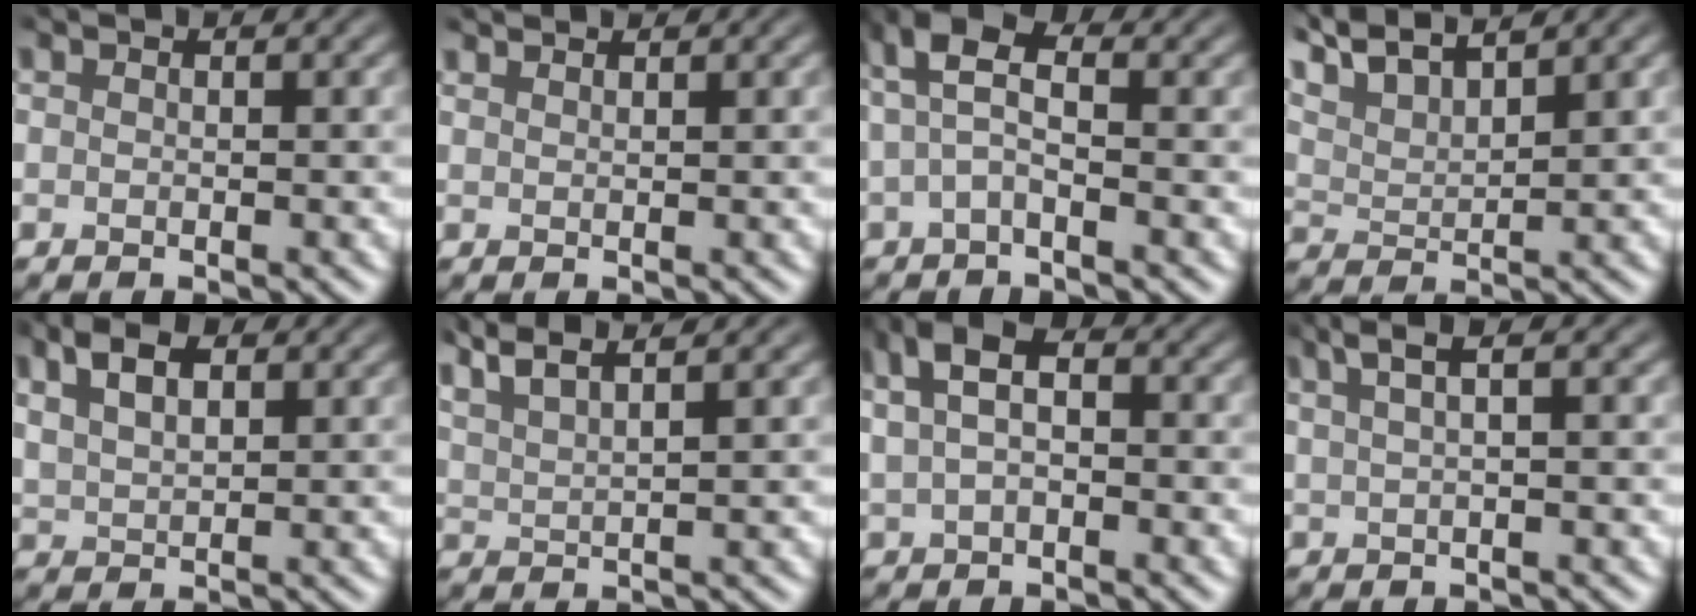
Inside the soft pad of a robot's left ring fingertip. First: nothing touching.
{"total": 1.6, "force": [1.6, 0.1, 0.3], "torque": [-0.006, 0.001, 0.021]}
{"total": 3.4, "force": [0.5, 1.3, 3.1], "torque": [-0.065, 0.016, -0.001]}
{"total": 6.1, "force": [5.3, 1.4, 2.8], "torque": [-0.057, 0.019, 0.077]}
{"total": 4.1, "force": [2.1, 2.2, 2.8], "torque": [-0.062, 0.007, 0.040]}
{"total": 5.1, "force": [3.9, 1.2, 3.0], "torque": [-0.043, 0.029, 0.041]}
{"total": 4.3, "force": [1.0, 2.6, 3.3], "torque": [-0.064, 0.013, 0.010]}
{"total": 3.5, "force": [1.9, 1.1, 2.8], "torque": [-0.035, 0.010, 0.017]}